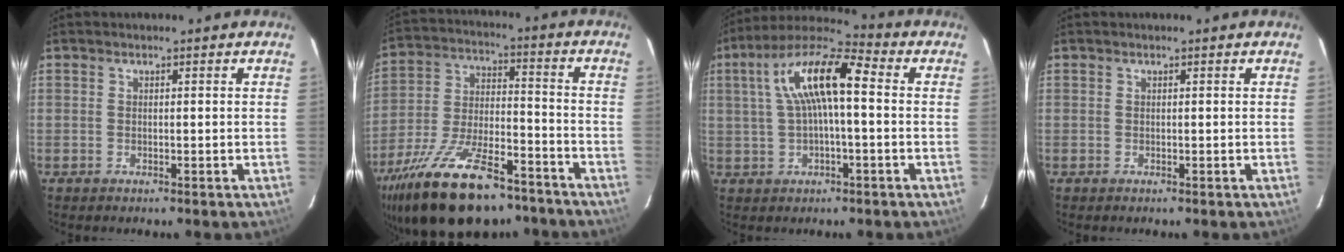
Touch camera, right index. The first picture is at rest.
{"total": 24.5, "force": [-17.3, 9.5, 14.5], "torque": [-0.283, -0.028, -0.272]}
{"total": 12.9, "force": [1.9, 3.7, 12.2], "torque": [-0.231, 0.029, 0.027]}
{"total": 0.0}